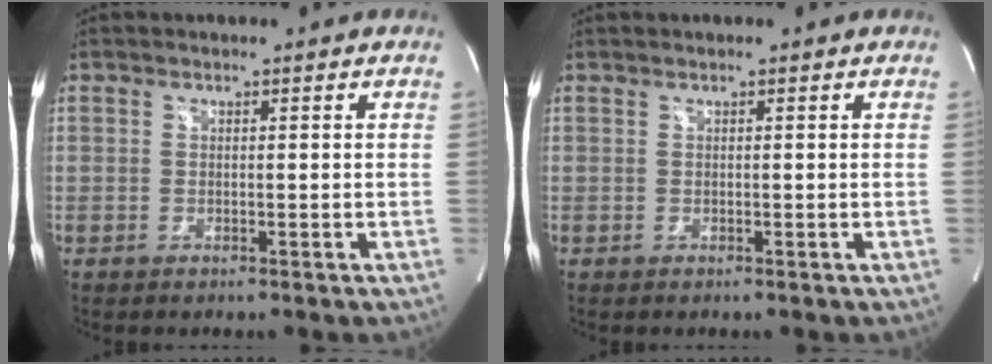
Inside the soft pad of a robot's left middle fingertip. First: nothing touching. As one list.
[{"total": 0.0}]